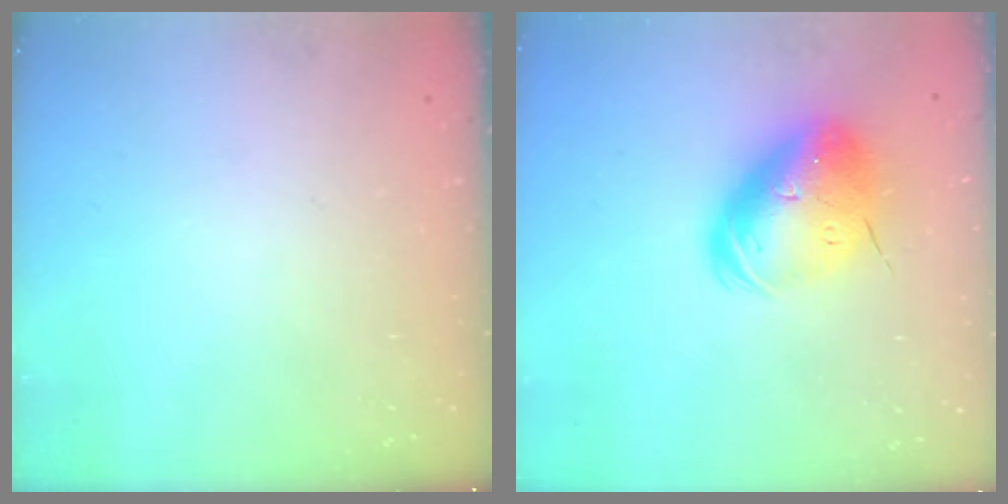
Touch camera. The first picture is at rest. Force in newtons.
{"total": 16.0, "press": 15.7, "slide": 2.9}